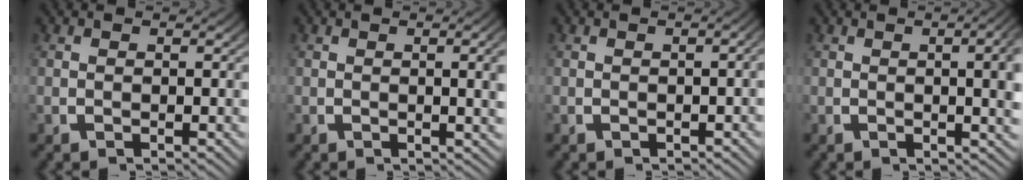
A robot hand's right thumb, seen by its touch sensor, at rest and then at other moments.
{"total": 2.4, "force": [0.2, 0.4, 2.3], "torque": [-0.024, 0.000, 0.005]}
{"total": 0.9, "force": [-0.5, 0.3, 0.8], "torque": [-0.011, 0.001, -0.006]}
{"total": 5.3, "force": [0.5, 1.8, 4.9], "torque": [-0.043, 0.007, 0.005]}